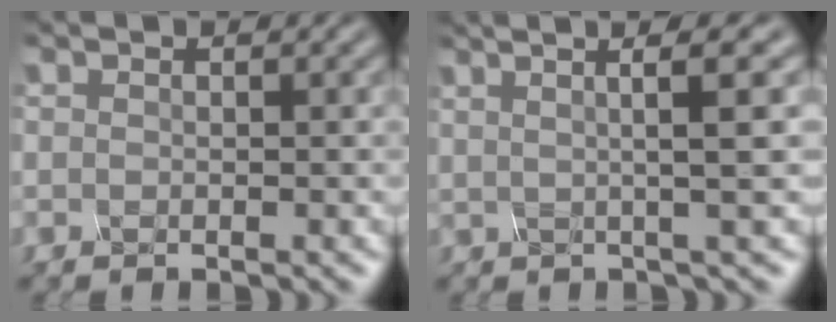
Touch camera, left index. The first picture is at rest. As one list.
[{"total": 4.0, "force": [1.2, -0.5, 3.7], "torque": [-0.066, 0.018, 0.032]}]